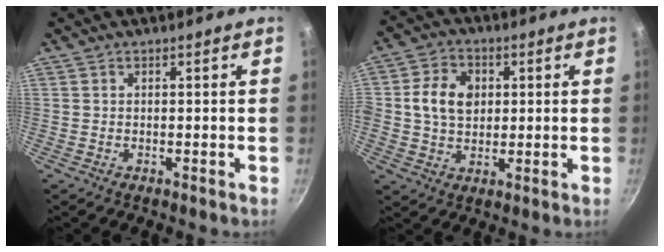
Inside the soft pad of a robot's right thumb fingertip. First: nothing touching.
{"total": 9.0, "force": [1.3, 6.9, 5.6], "torque": [-0.082, 0.005, 0.012]}